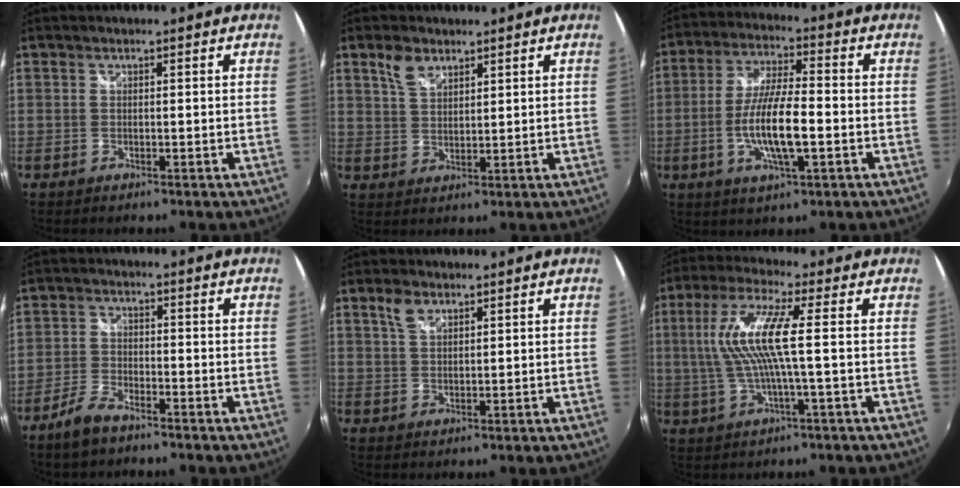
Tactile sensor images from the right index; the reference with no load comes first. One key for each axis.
{"total": 4.7, "fx": 3.1, "fy": 2.5, "fz": 2.5, "tx": -0.045, "ty": 0.007, "tz": 0.059}
{"total": 11.7, "fx": -2.9, "fy": 2.6, "fz": 11.0, "tx": -0.219, "ty": -0.004, "tz": -0.054}
{"total": 5.3, "fx": -4.0, "fy": 2.0, "fz": 2.8, "tx": -0.074, "ty": 0.000, "tz": -0.081}
{"total": 3.5, "fx": 2.1, "fy": 1.9, "fz": 2.1, "tx": -0.038, "ty": 0.006, "tz": 0.042}
{"total": 11.1, "fx": 0.5, "fy": 0.6, "fz": 11.0, "tx": -0.216, "ty": 0.002, "tz": 0.013}